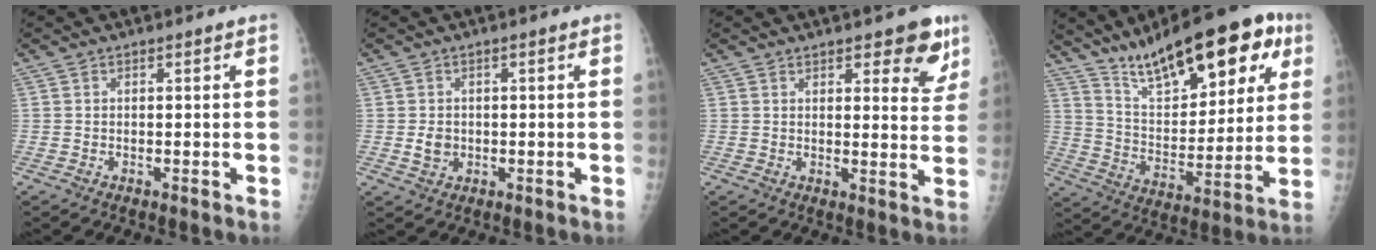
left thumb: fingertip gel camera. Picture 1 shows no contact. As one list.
[{"total": 2.8, "force": [-0.3, 2.3, 1.6], "torque": [-0.018, 0.001, -0.001]}, {"total": 7.6, "force": [5.0, 3.0, 5.0], "torque": [-0.022, -0.027, 0.059]}, {"total": 23.0, "force": [13.6, 8.8, 16.3], "torque": [-0.206, -0.038, 0.222]}]